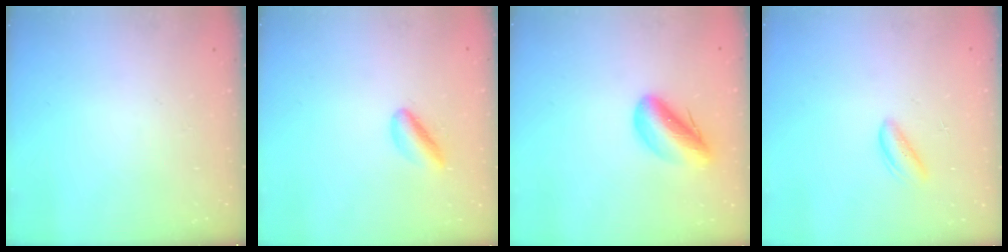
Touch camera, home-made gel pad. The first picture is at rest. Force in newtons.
{"total": 4.2, "press": 4.2, "slide": 0.8}
{"total": 8.9, "press": 8.8, "slide": 1.2}
{"total": 1.9, "press": 1.9, "slide": 0.4}